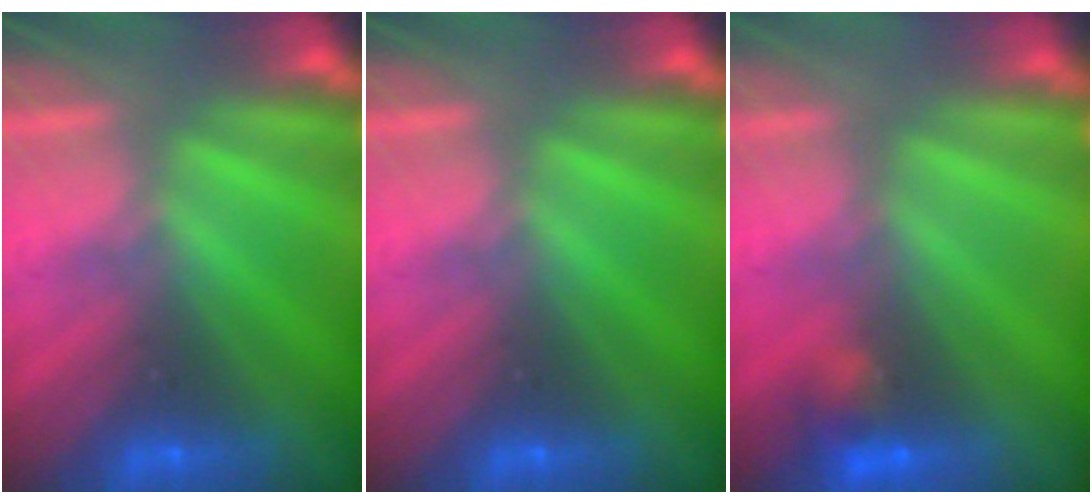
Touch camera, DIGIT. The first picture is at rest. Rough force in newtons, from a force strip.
{"total": 0.0}
{"total": 3.1}